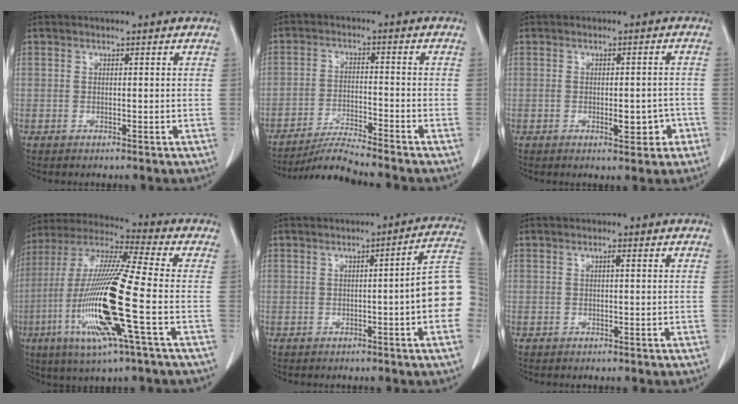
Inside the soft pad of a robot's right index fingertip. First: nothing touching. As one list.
[{"total": 6.6, "force": [-6.2, -1.6, 1.5], "torque": [-0.026, -0.017, -0.113]}, {"total": 3.9, "force": [-1.5, 1.6, 3.2], "torque": [-0.039, 0.006, -0.012]}, {"total": 19.3, "force": [-5.1, 0.4, 18.7], "torque": [-0.398, -0.020, -0.103]}, {"total": 10.1, "force": [-1.1, -0.2, 10.0], "torque": [-0.112, 0.015, -0.026]}, {"total": 0.5, "force": [0.1, 0.0, 0.5], "torque": [-0.008, 0.001, 0.002]}]